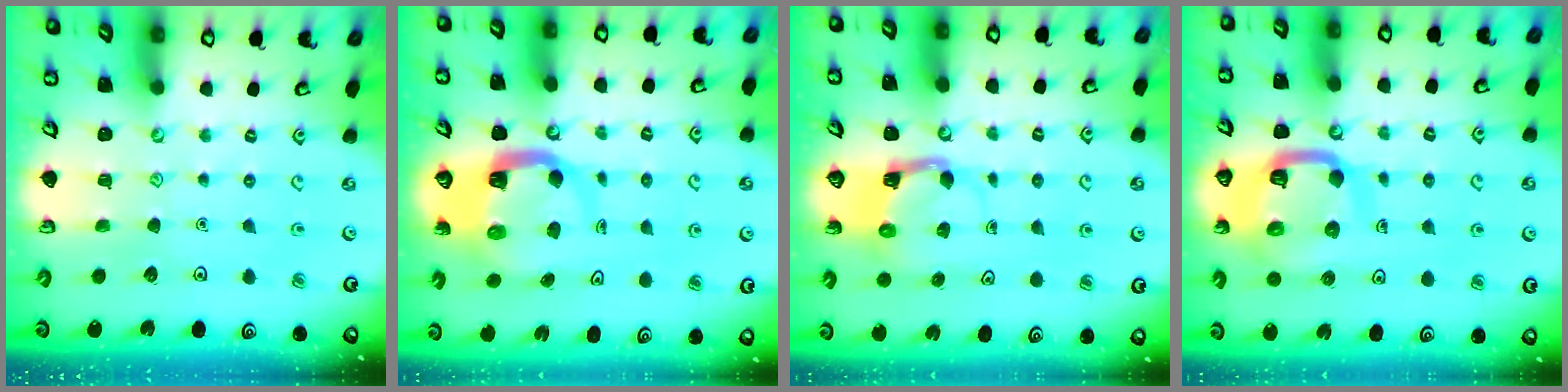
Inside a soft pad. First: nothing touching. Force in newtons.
{"total": 7.2, "press": 7.2, "slide": 0.9}
{"total": 3.9, "press": 3.8, "slide": 0.7}
{"total": 12.4, "press": 12.4, "slide": 1.2}